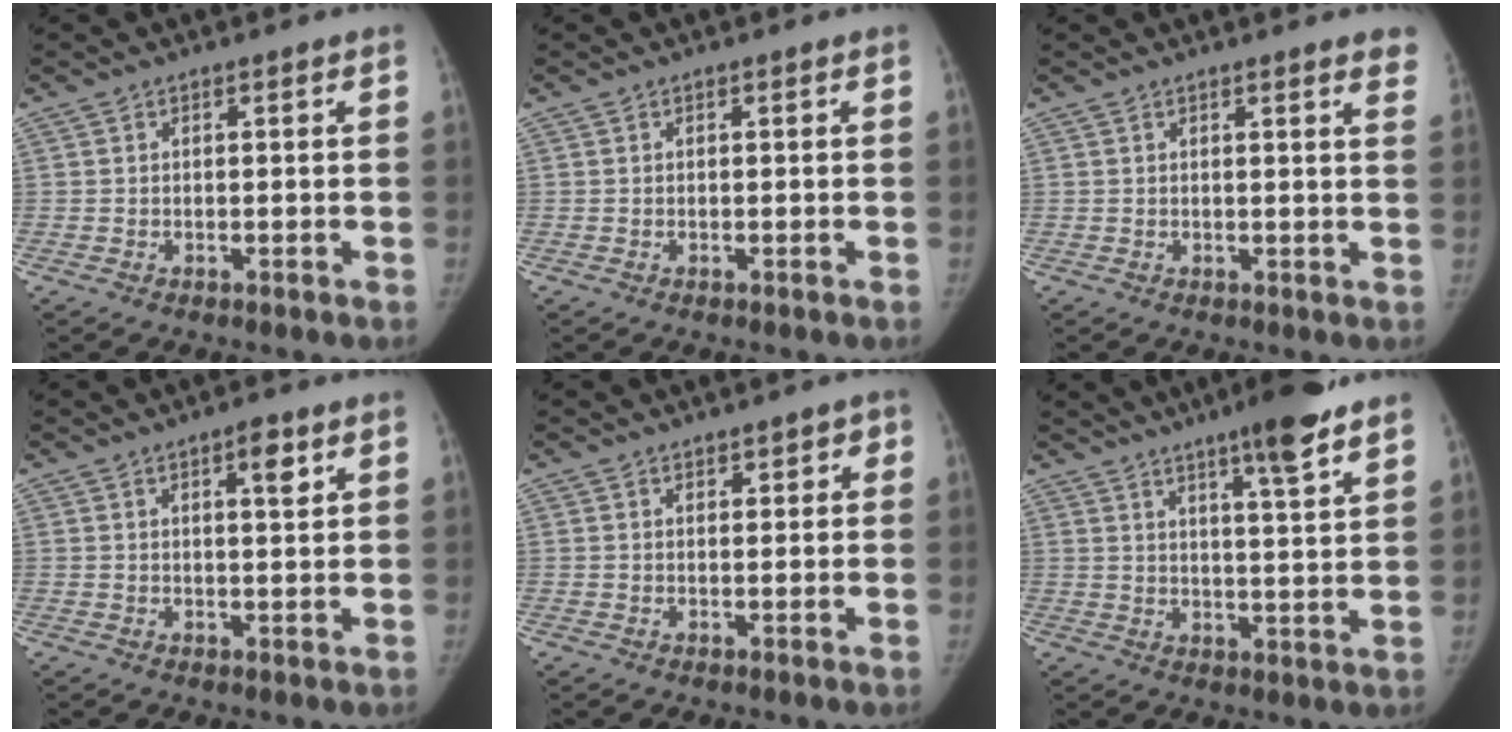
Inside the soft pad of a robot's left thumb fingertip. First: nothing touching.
{"total": 0.0}
{"total": 4.3, "force": [3.4, 0.7, 2.6], "torque": [-0.017, -0.009, 0.025]}
{"total": 3.7, "force": [1.8, 1.1, 3.1], "torque": [-0.037, -0.007, 0.025]}
{"total": 2.3, "force": [1.1, 1.4, 1.4], "torque": [0.001, -0.001, 0.013]}
{"total": 10.5, "force": [7.1, 1.1, 7.6], "torque": [-0.102, -0.035, 0.103]}